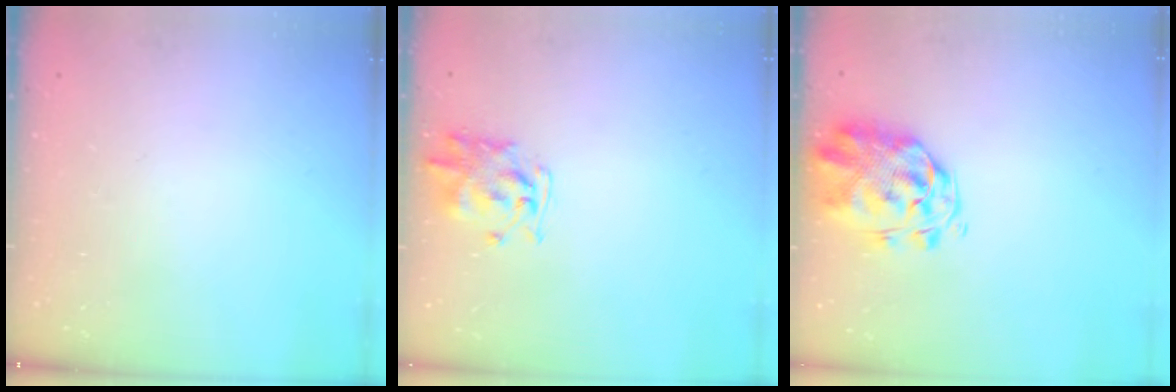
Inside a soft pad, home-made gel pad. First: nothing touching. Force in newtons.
{"total": 1.7, "press": 1.6, "slide": 0.1}
{"total": 3.3, "press": 3.2, "slide": 0.9}